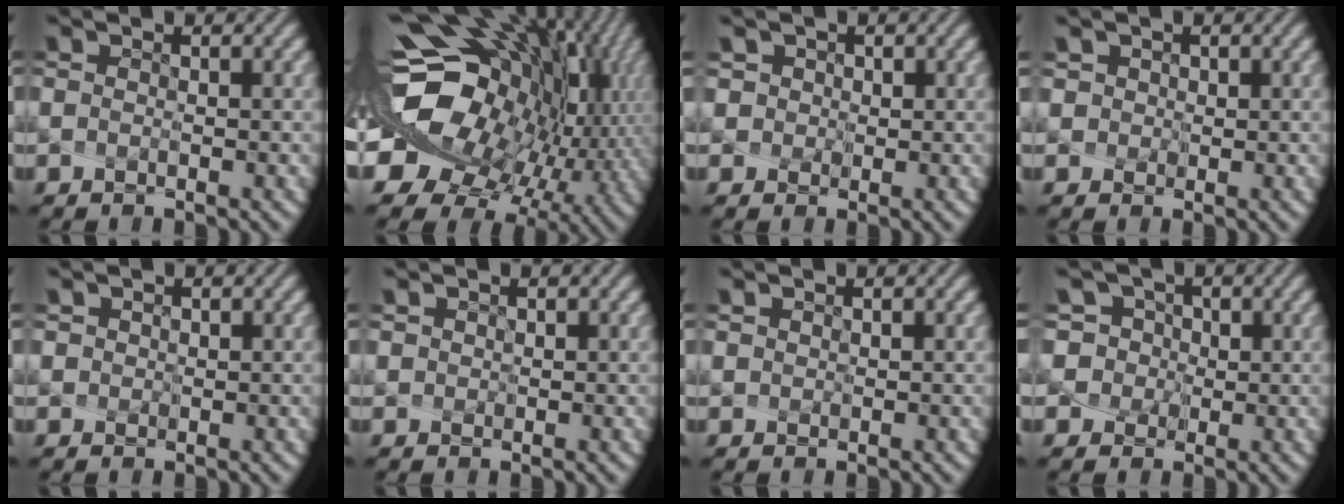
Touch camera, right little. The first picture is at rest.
{"total": 16.5, "force": [1.7, 12.6, 10.5], "torque": [-0.211, -0.009, 0.052]}
{"total": 2.0, "force": [-0.3, 2.0, 0.1], "torque": [0.015, 0.013, -0.014]}
{"total": 1.5, "force": [0.1, 1.5, 0.0], "torque": [0.017, 0.012, -0.007]}
{"total": 0.9, "force": [0.3, 0.9, -0.1], "torque": [0.016, 0.009, 0.003]}
{"total": 0.7, "force": [0.4, 0.6, -0.1], "torque": [0.013, 0.007, 0.009]}
{"total": 0.5, "force": [0.4, 0.3, -0.2], "torque": [0.008, 0.002, 0.011]}
{"total": 3.3, "force": [0.9, 3.1, 0.9], "torque": [0.001, 0.020, 0.000]}